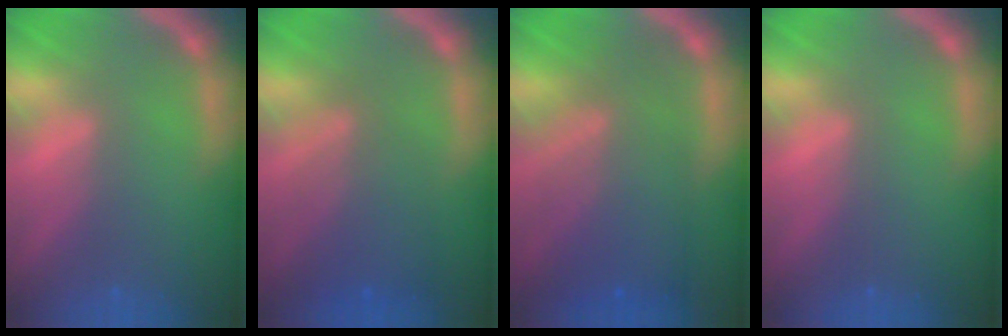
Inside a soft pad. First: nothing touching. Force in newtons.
{"total": 5.5}
{"total": 8.1}
{"total": 0.0}